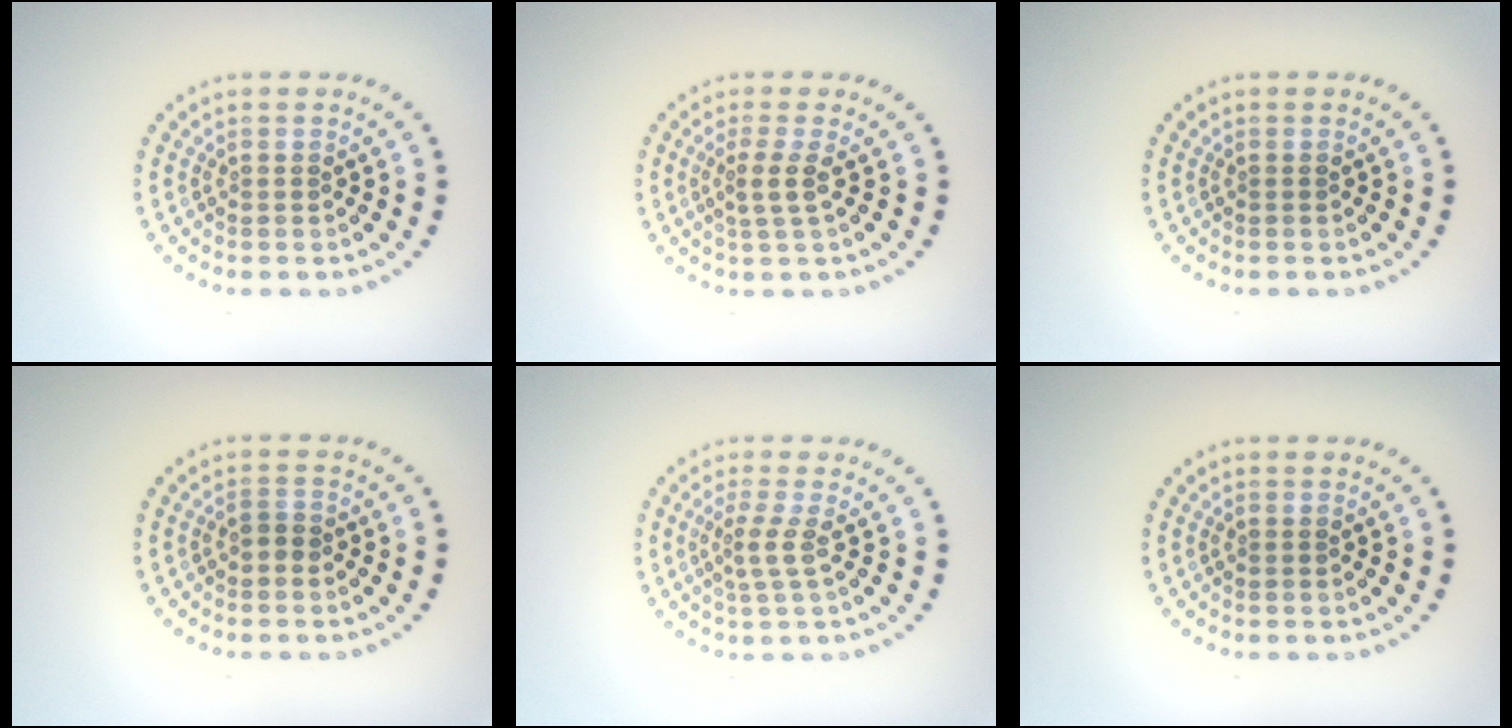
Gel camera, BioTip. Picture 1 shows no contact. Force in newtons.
{"total": 1.9, "press": 1.4, "slide": 1.2}
{"total": 0.0}
{"total": 1.1, "press": 0.9, "slide": 0.6}
{"total": 2.0, "press": 1.3, "slide": 1.5}
{"total": 0.0}